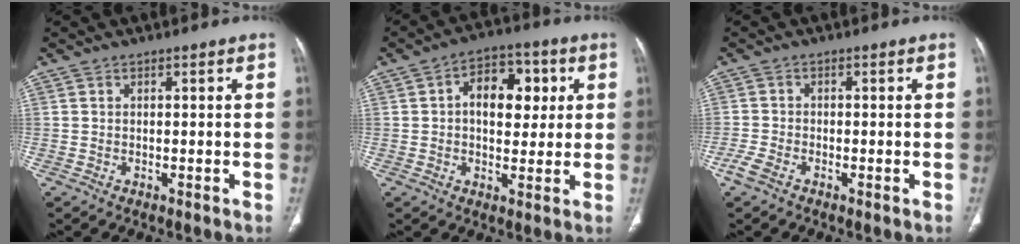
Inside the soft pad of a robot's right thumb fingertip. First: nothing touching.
{"total": 10.8, "force": [2.0, 6.9, 8.0], "torque": [-0.081, 0.011, 0.026]}
{"total": 3.1, "force": [-1.9, 1.3, 2.1], "torque": [-0.056, 0.002, -0.042]}